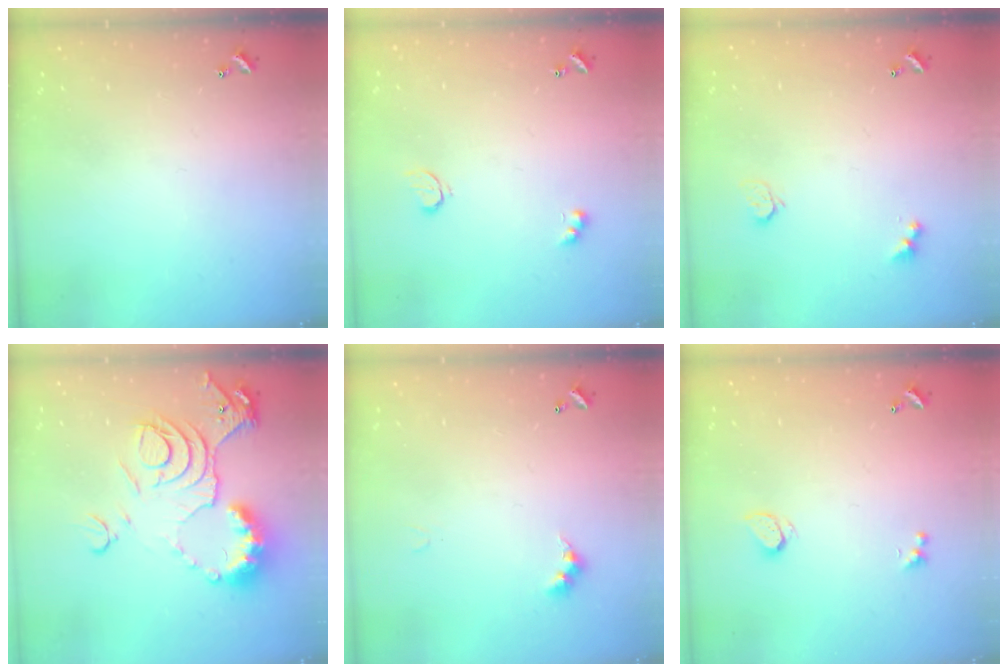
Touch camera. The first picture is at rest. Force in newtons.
{"total": 2.5, "press": 2.4, "slide": 0.5}
{"total": 3.4, "press": 3.4, "slide": 0.6}
{"total": 14.3, "press": 14.2, "slide": 1.6}
{"total": 2.8, "press": 2.8, "slide": 0.6}
{"total": 0.6, "press": 0.5, "slide": 0.4}